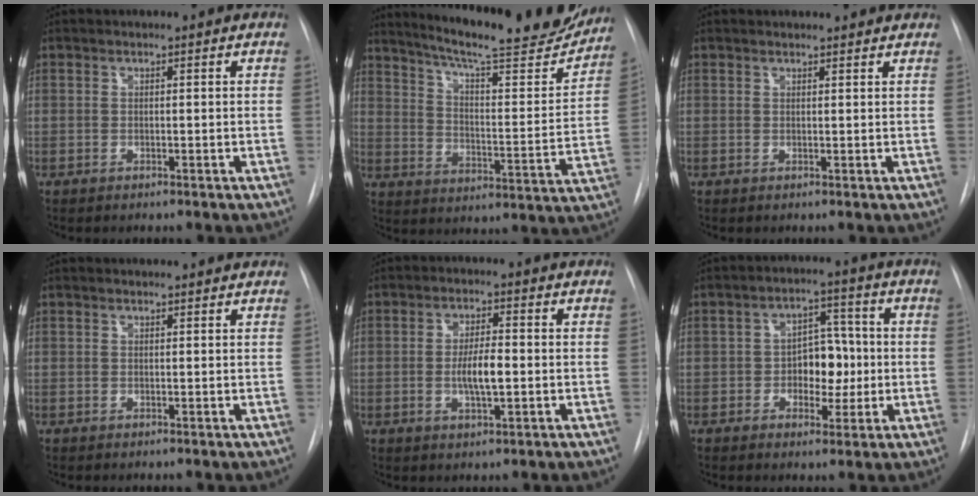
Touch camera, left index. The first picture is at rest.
{"total": 22.4, "force": [20.0, 2.5, 9.9], "torque": [-0.152, -0.052, 0.265]}
{"total": 3.3, "force": [3.2, 0.5, 0.6], "torque": [-0.009, 0.011, 0.031]}
{"total": 2.3, "force": [2.2, 0.3, 0.4], "torque": [-0.008, 0.011, 0.022]}
{"total": 5.1, "force": [-1.4, 1.1, 4.8], "torque": [-0.093, -0.008, -0.021]}
{"total": 6.8, "force": [-1.5, 4.0, 5.2], "torque": [-0.070, 0.011, -0.019]}